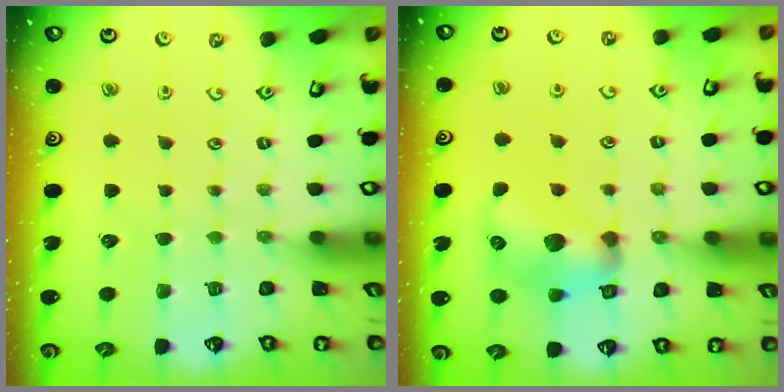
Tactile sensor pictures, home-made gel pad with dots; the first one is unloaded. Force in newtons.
{"total": 14.3, "press": 14.3, "slide": 1.0}